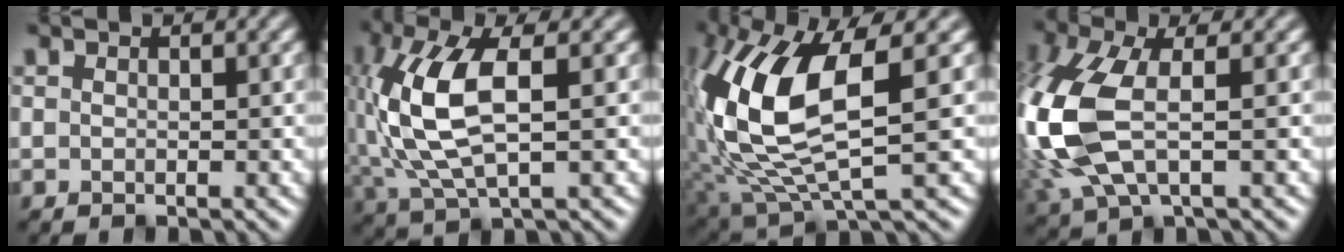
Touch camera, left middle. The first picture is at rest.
{"total": 8.3, "force": [0.6, 3.6, 7.5], "torque": [-0.178, 0.004, 0.013]}
{"total": 10.7, "force": [1.9, 3.8, 9.8], "torque": [-0.218, -0.004, 0.044]}
{"total": 8.9, "force": [-0.3, 4.5, 7.7], "torque": [-0.216, -0.009, -0.007]}